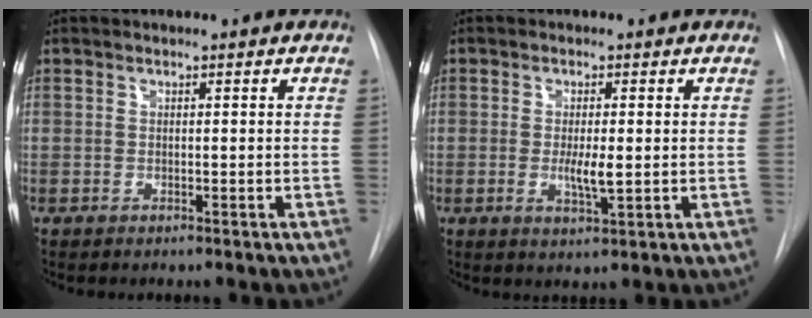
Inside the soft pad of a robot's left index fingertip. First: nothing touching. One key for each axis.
{"total": 3.6, "fx": -1.3, "fy": 0.6, "fz": 3.3, "tx": -0.059, "ty": -0.012, "tz": -0.017}